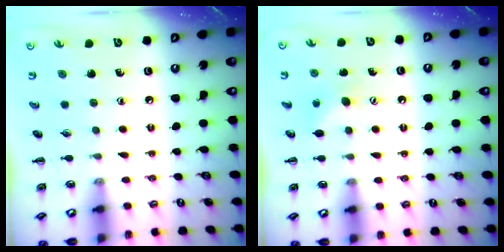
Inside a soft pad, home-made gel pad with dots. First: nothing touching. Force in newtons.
{"total": 3.4, "press": 3.3, "slide": 0.7}